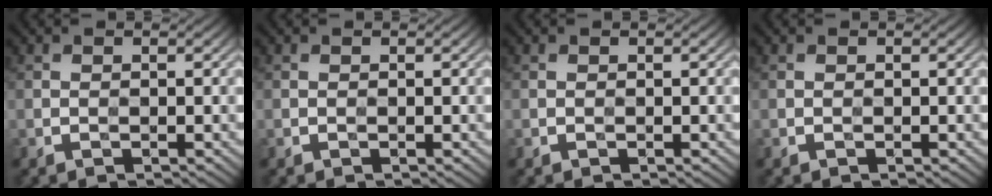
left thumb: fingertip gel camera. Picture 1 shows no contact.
{"total": 0.0}
{"total": 0.0}
{"total": 0.0}